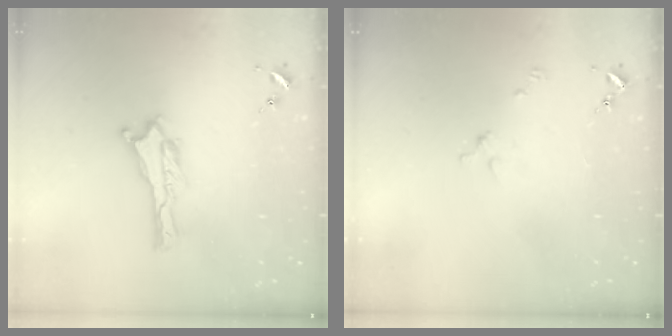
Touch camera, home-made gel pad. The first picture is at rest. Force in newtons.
{"total": 2.0, "press": 2.0, "slide": 0.2}